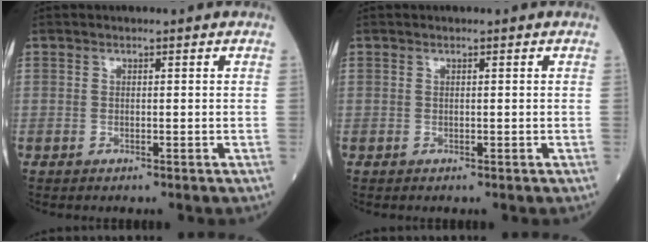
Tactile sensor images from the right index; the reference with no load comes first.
{"total": 0.0}